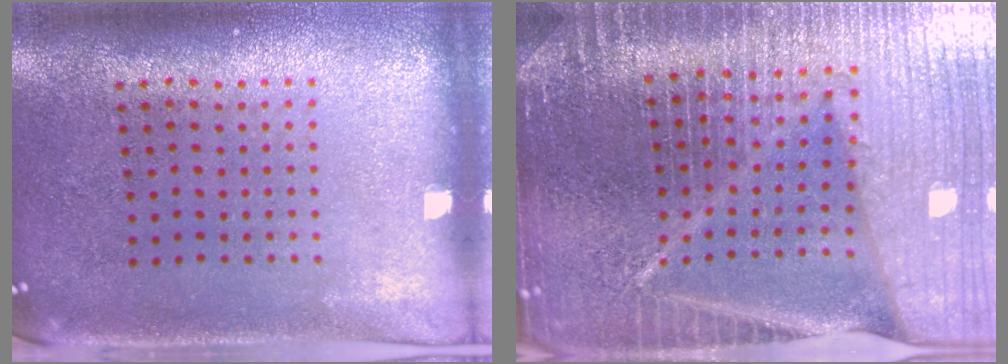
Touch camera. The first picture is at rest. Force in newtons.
{"total": 7.2, "press": 6.1, "slide": 3.8}